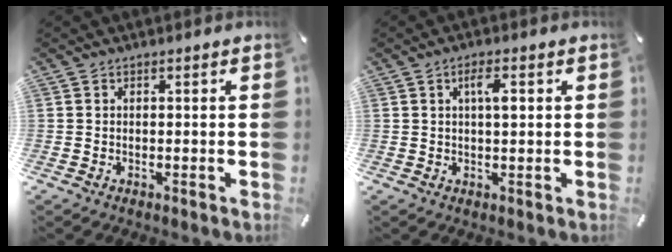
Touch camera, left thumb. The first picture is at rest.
{"total": 3.9, "force": [1.1, 1.1, 3.6], "torque": [-0.067, 0.004, 0.013]}